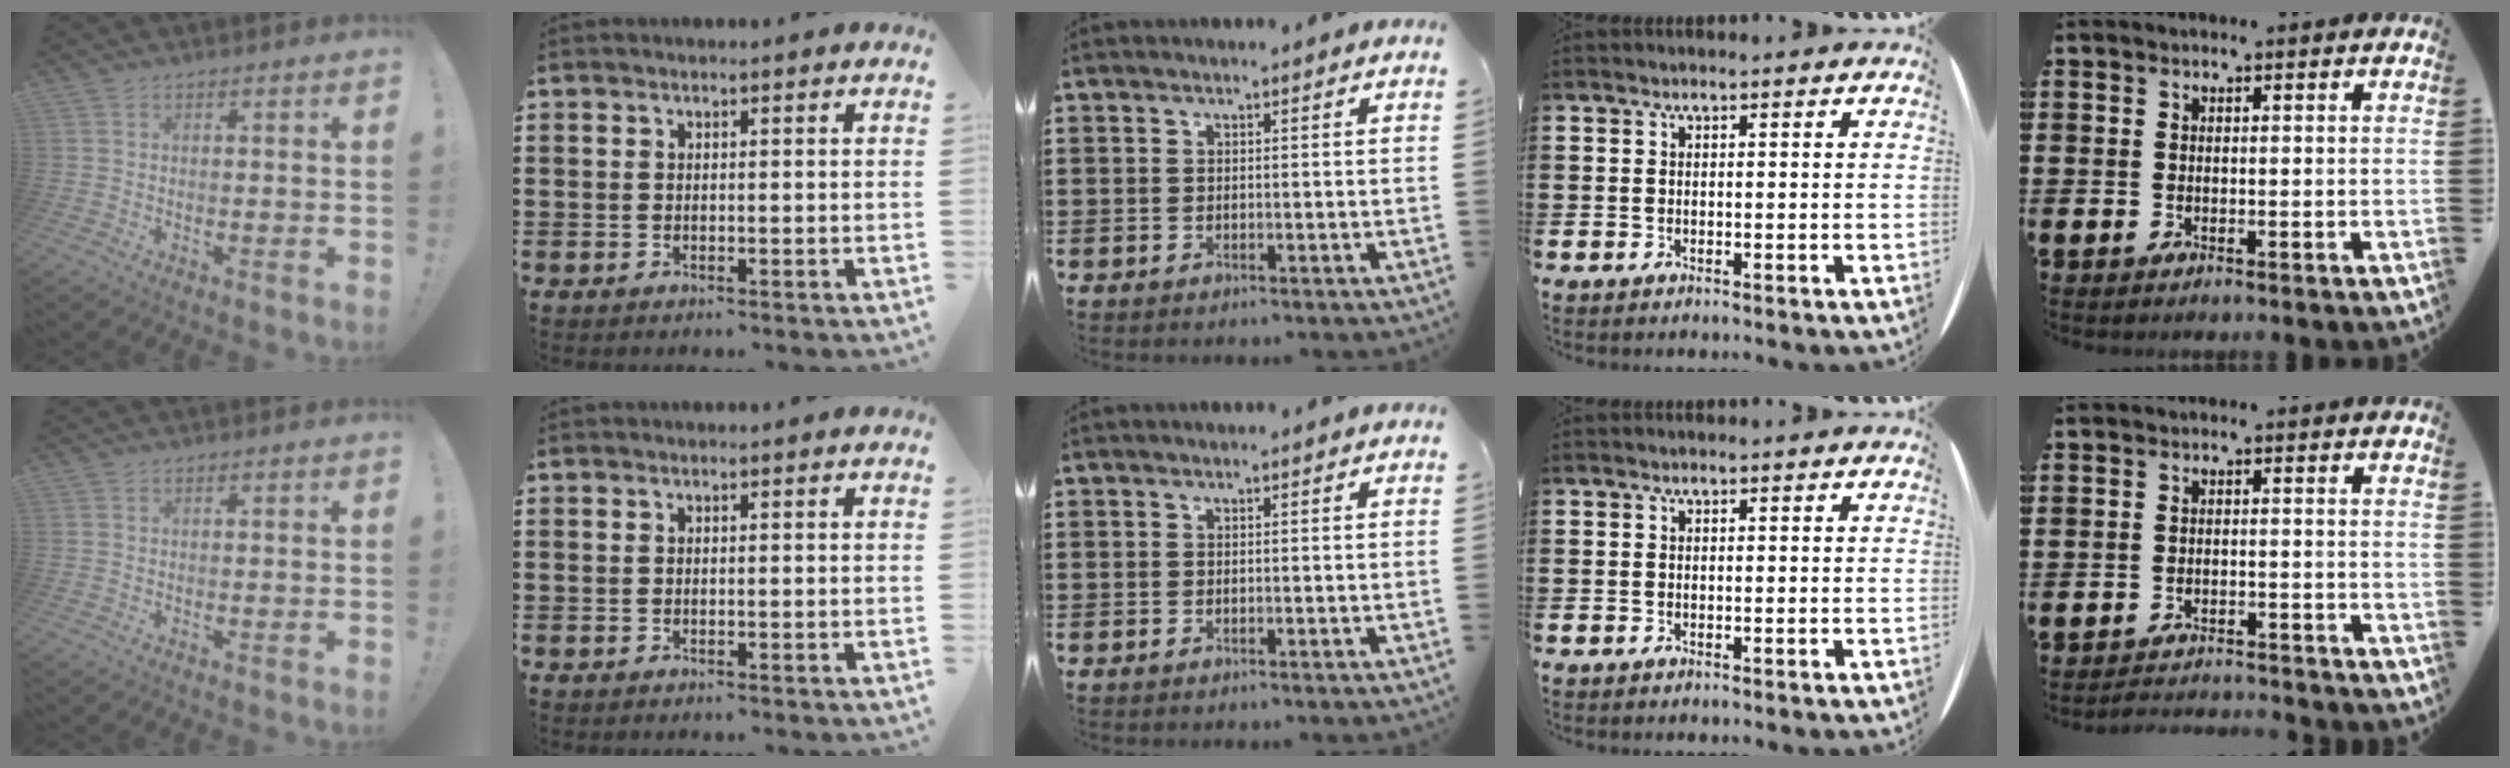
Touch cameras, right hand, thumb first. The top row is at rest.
{"little": {"total": 2.1, "force": [-2.1, -0.1, -0.1], "torque": [-0.003, 0.004, -0.045]}}